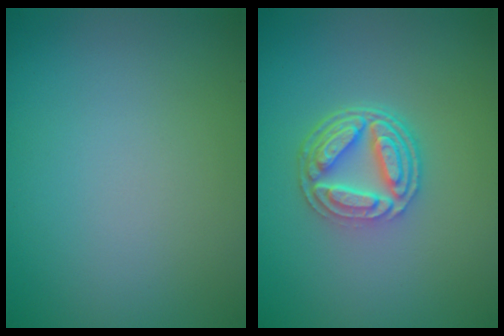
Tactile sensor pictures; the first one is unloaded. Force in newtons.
{"total": 5.1, "press": 3.8, "slide": 3.4}